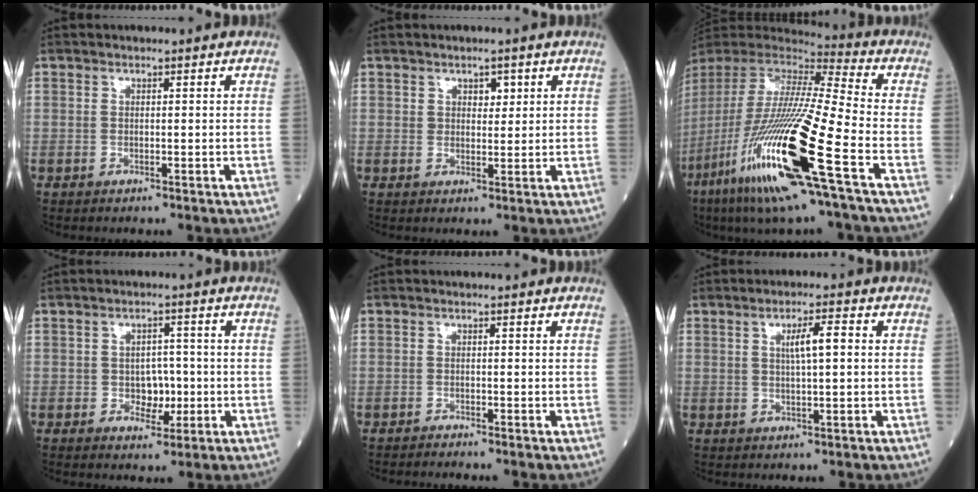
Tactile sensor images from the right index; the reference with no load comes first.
{"total": 2.5, "force": [1.2, 1.6, 1.5], "torque": [-0.016, 0.001, 0.018]}
{"total": 26.4, "force": [-10.5, 1.1, 24.2], "torque": [-0.509, -0.068, -0.204]}
{"total": 4.2, "force": [-0.8, 2.8, 3.0], "torque": [-0.038, 0.005, -0.008]}
{"total": 1.0, "force": [-0.9, -0.3, 0.0], "torque": [-0.002, -0.001, -0.017]}
{"total": 4.3, "force": [0.9, 0.4, 4.2], "torque": [-0.072, 0.006, 0.014]}